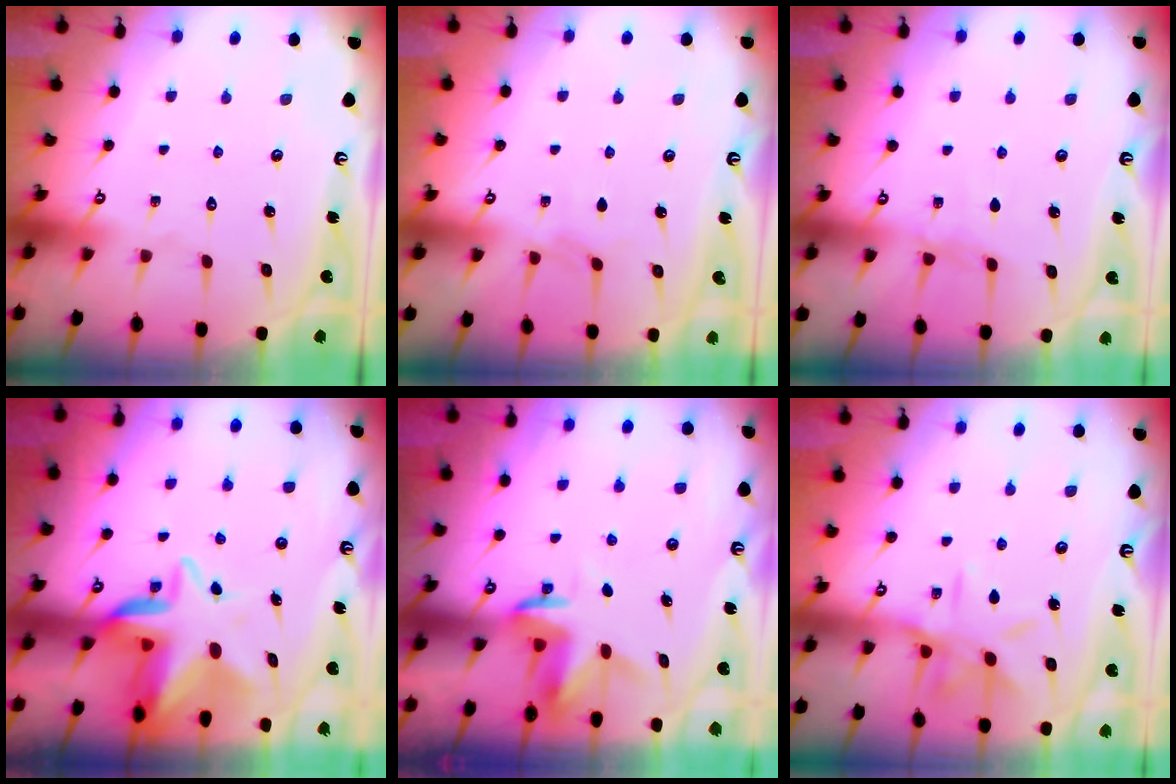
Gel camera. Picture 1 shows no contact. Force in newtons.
{"total": 2.2, "press": 2.1, "slide": 0.4}
{"total": 4.5, "press": 4.5, "slide": 0.5}
{"total": 7.7, "press": 7.4, "slide": 2.1}
{"total": 3.5, "press": 3.5, "slide": 0.2}
{"total": 10.5, "press": 10.5, "slide": 0.9}